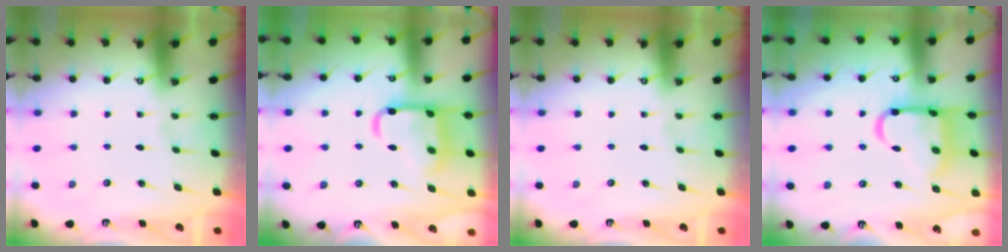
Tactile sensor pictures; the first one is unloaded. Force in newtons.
{"total": 17.0, "press": 16.9, "slide": 1.3}
{"total": 0.0}
{"total": 15.0, "press": 15.0, "slide": 1.3}